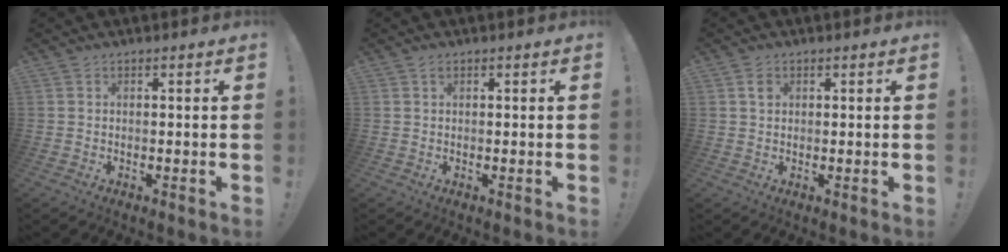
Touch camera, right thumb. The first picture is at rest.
{"total": 0.7, "force": [0.5, 0.4, 0.3], "torque": [-0.001, -0.003, 0.007]}
{"total": 1.7, "force": [0.7, 1.4, 0.7], "torque": [0.008, -0.007, 0.008]}